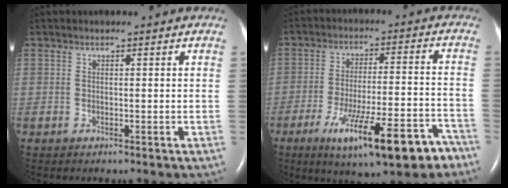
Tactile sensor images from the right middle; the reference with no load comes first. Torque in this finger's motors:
{"motor_torque": [1.14, -0.98, 0.56, 0.19]}